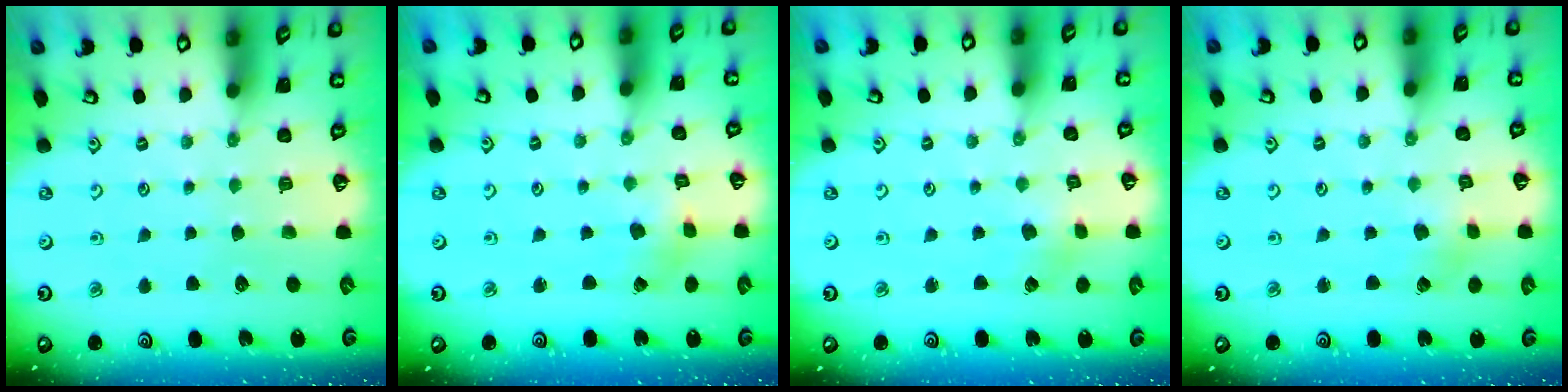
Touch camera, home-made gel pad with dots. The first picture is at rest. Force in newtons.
{"total": 1.1, "press": 1.0, "slide": 0.4}
{"total": 1.8, "press": 1.8, "slide": 0.3}
{"total": 1.8, "press": 1.8, "slide": 0.2}